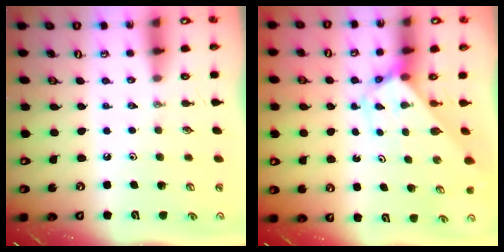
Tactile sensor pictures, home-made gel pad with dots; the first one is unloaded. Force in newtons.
{"total": 2.8, "press": 2.8, "slide": 0.2}